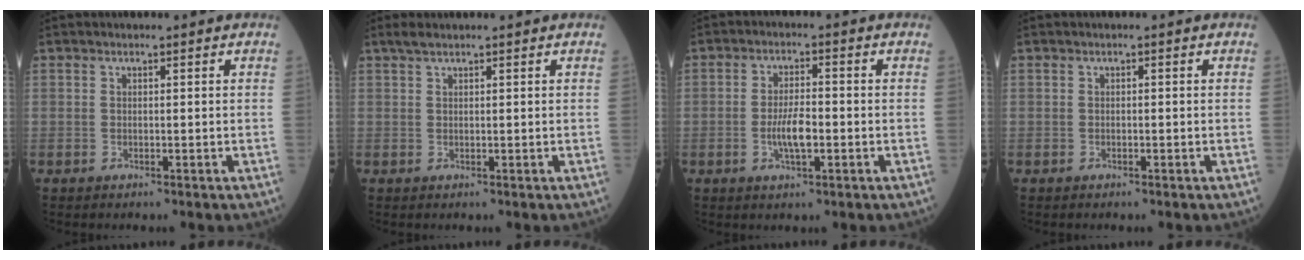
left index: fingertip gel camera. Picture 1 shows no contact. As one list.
[{"total": 1.9, "force": [1.6, 0.4, 1.1], "torque": [-0.023, 0.016, 0.028]}, {"total": 4.8, "force": [-1.4, 1.3, 4.4], "torque": [-0.088, -0.003, -0.026]}, {"total": 0.0}]